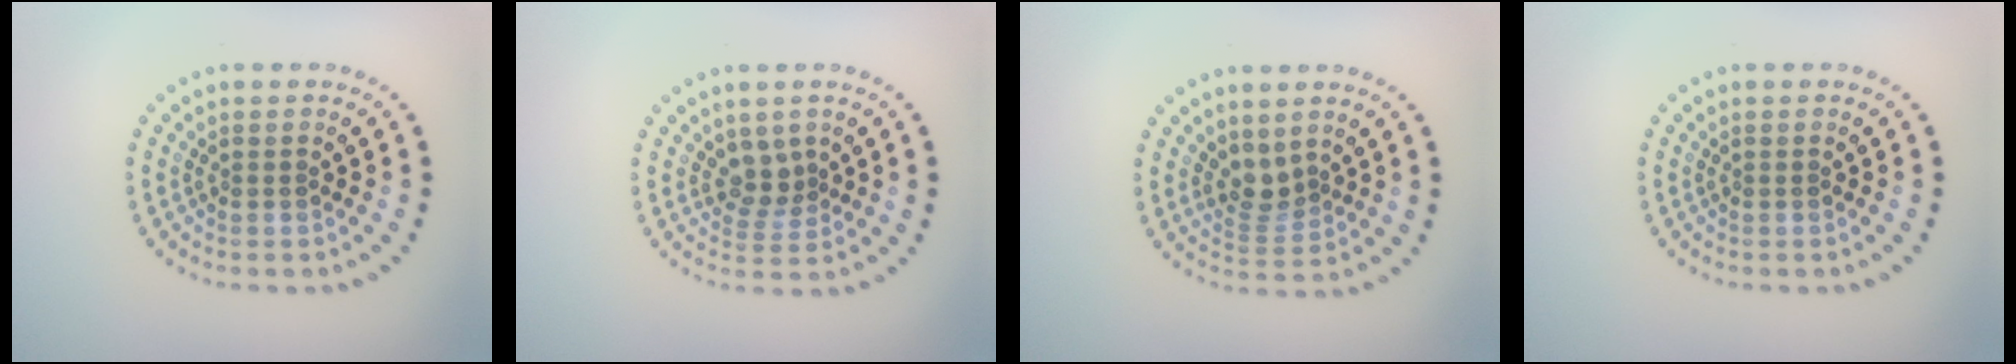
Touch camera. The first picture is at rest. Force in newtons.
{"total": 2.3, "press": 1.8, "slide": 1.5}
{"total": 2.2, "press": 1.7, "slide": 1.4}
{"total": 0.0}